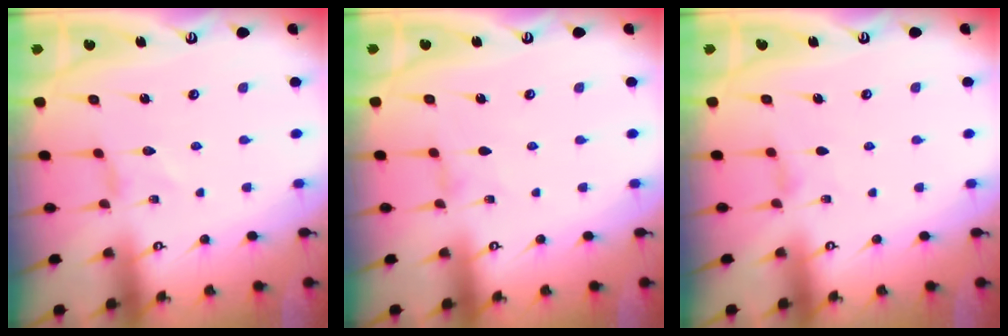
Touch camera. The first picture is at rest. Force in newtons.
{"total": 0.0}
{"total": 0.6, "press": 0.5, "slide": 0.2}